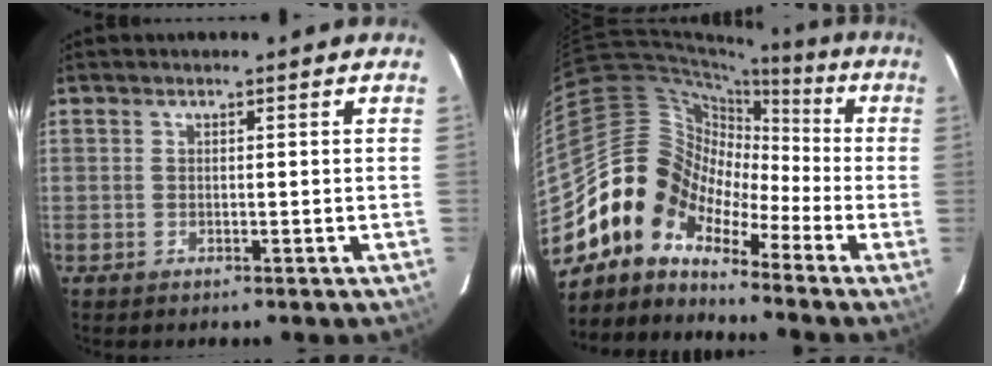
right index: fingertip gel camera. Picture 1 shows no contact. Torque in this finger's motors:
{"motor_torque": [0.78, -0.55, 0.70, 0.04]}